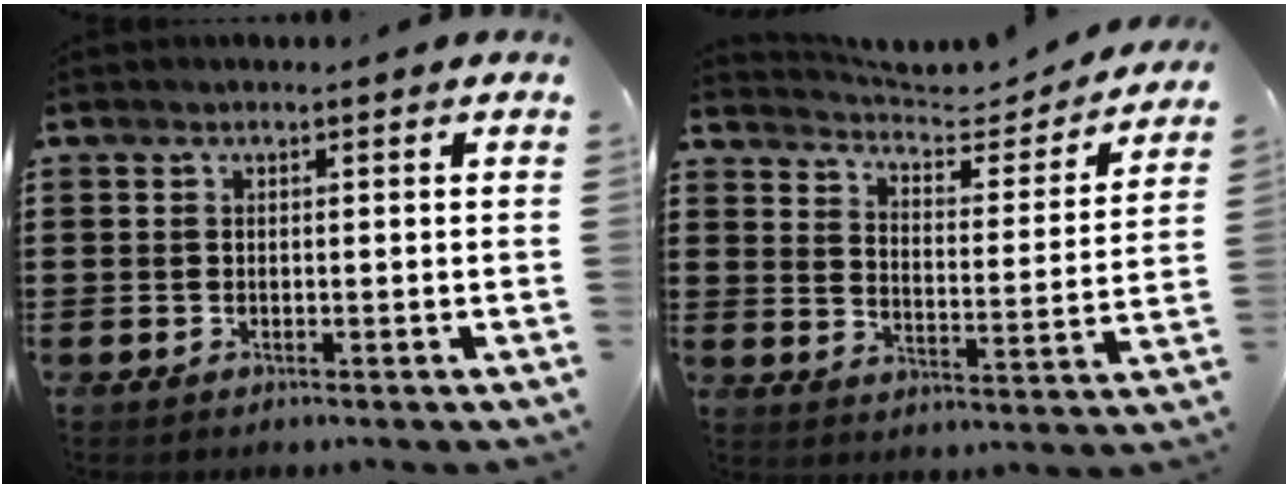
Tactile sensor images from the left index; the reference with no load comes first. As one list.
[{"total": 4.4, "force": [4.2, 0.6, 1.2], "torque": [-0.047, -0.031, 0.067]}]